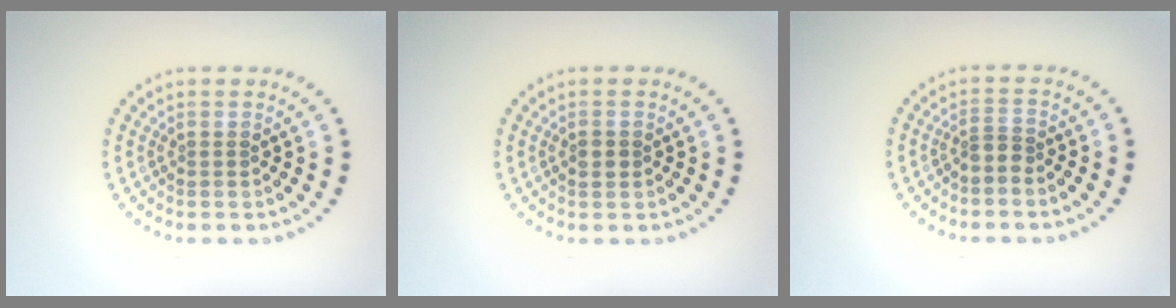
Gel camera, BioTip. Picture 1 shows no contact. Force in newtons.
{"total": 1.4, "press": 1.4, "slide": 0.1}
{"total": 1.2, "press": 0.9, "slide": 0.9}